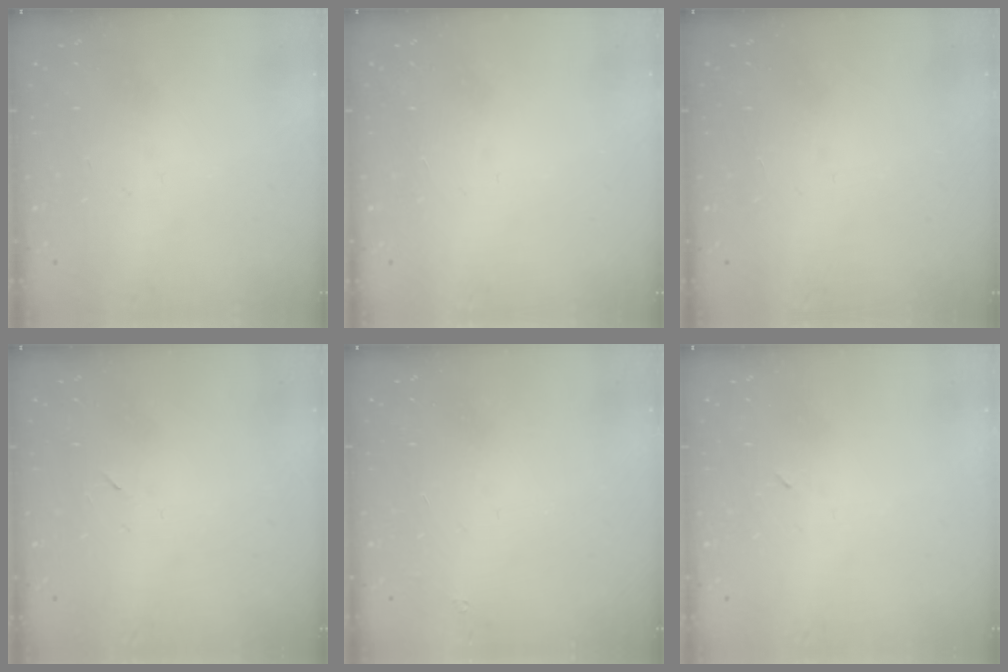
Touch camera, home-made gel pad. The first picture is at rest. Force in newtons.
{"total": 1.5, "press": 1.5, "slide": 0.1}
{"total": 1.6, "press": 1.6, "slide": 0.1}
{"total": 2.2, "press": 1.9, "slide": 1.2}
{"total": 1.6, "press": 1.5, "slide": 0.2}
{"total": 2.1, "press": 1.9, "slide": 1.0}